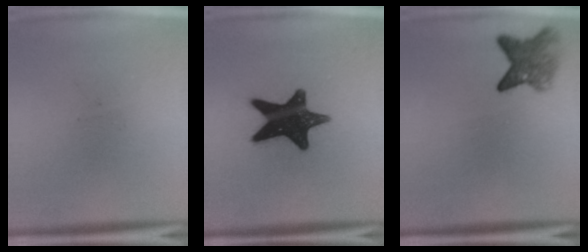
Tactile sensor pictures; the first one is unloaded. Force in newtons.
{"total": 15.7}
{"total": 4.9}